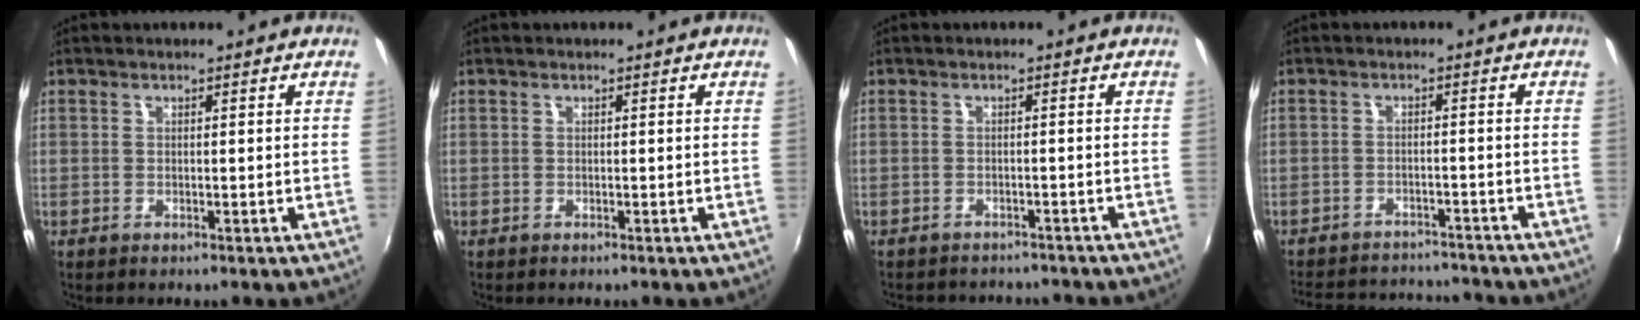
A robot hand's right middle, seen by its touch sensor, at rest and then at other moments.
{"total": 0.0}
{"total": 9.0, "force": [-7.9, 3.1, 2.9], "torque": [-0.065, -0.016, -0.102]}
{"total": 14.3, "force": [-12.9, 4.3, 4.5], "torque": [-0.109, 0.011, -0.179]}